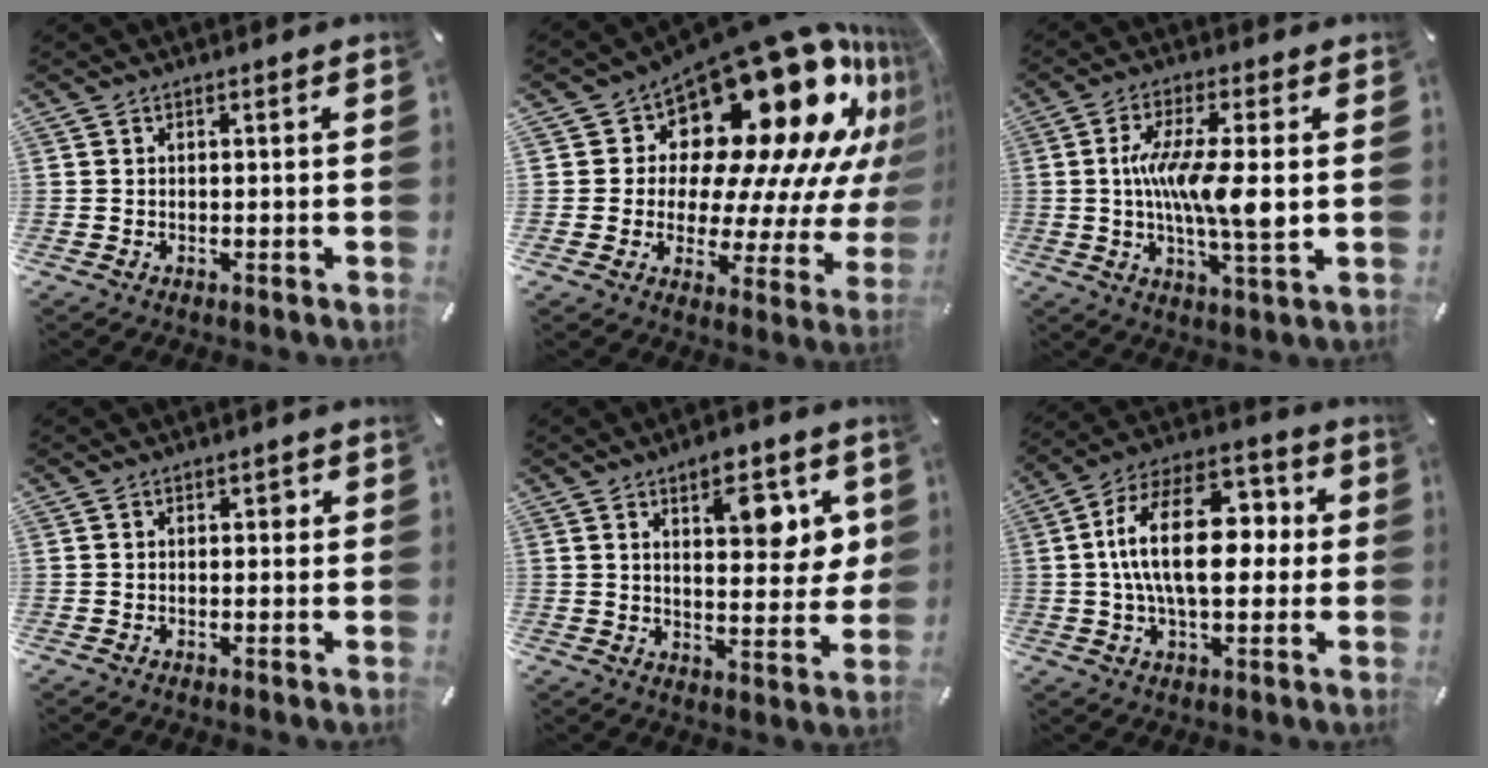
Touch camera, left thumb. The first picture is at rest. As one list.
[{"total": 24.8, "force": [15.5, 12.3, 15.0], "torque": [-0.193, -0.151, 0.273]}, {"total": 12.5, "force": [0.6, 2.7, 12.2], "torque": [-0.228, -0.008, 0.006]}, {"total": 0.9, "force": [0.2, 0.7, 0.5], "torque": [-0.005, 0.004, 0.000]}, {"total": 10.4, "force": [5.1, 5.1, 7.5], "torque": [-0.088, -0.023, 0.080]}, {"total": 19.1, "force": [1.3, 10.8, 15.7], "torque": [-0.285, 0.004, 0.017]}]